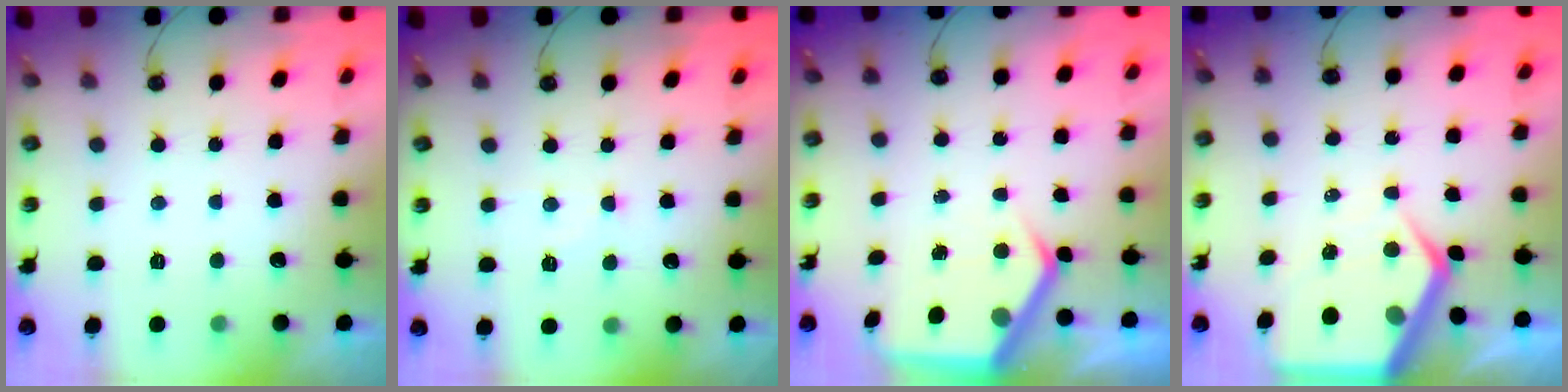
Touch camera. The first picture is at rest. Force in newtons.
{"total": 5.4, "press": 5.4, "slide": 0.6}
{"total": 6.7, "press": 6.7, "slide": 0.6}
{"total": 7.9, "press": 7.9, "slide": 0.8}